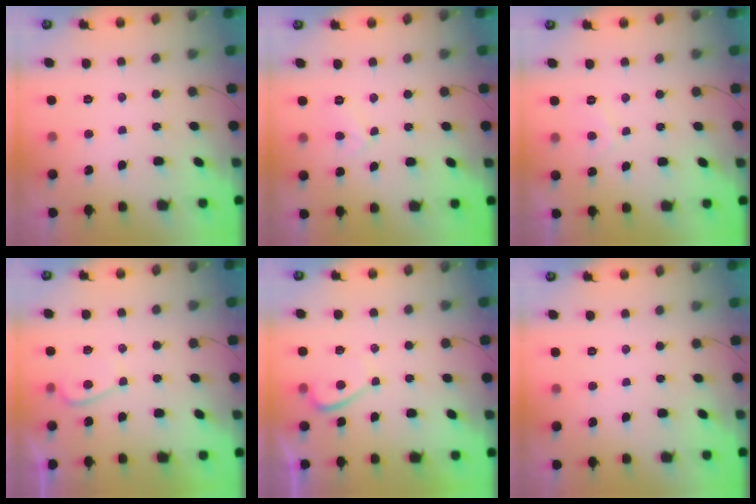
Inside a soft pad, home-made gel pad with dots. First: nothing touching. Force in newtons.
{"total": 5.2, "press": 5.2, "slide": 0.4}
{"total": 1.6, "press": 1.4, "slide": 0.7}
{"total": 3.4, "press": 3.3, "slide": 0.6}
{"total": 2.9, "press": 2.8, "slide": 0.6}
{"total": 0.0}